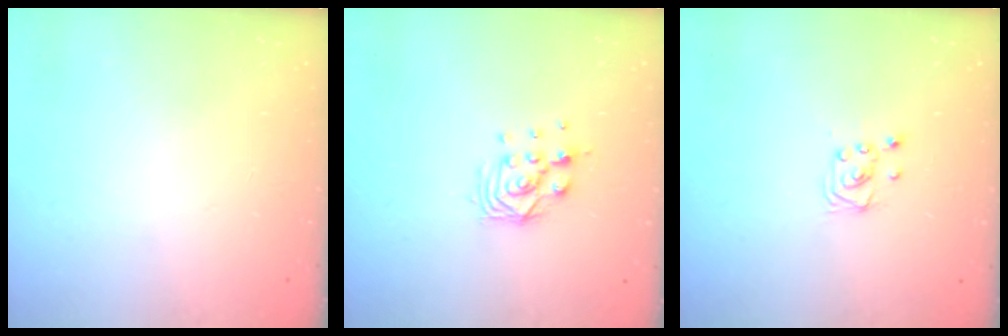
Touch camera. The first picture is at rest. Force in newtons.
{"total": 7.8, "press": 7.8, "slide": 0.6}
{"total": 2.0, "press": 2.0, "slide": 0.2}